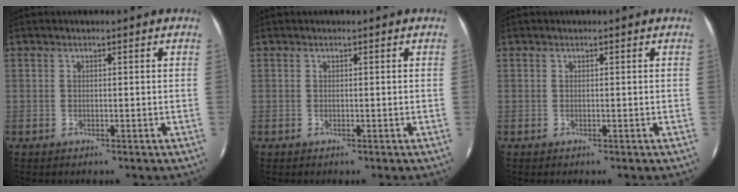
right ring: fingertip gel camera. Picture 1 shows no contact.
{"total": 0.0}
{"total": 0.0}